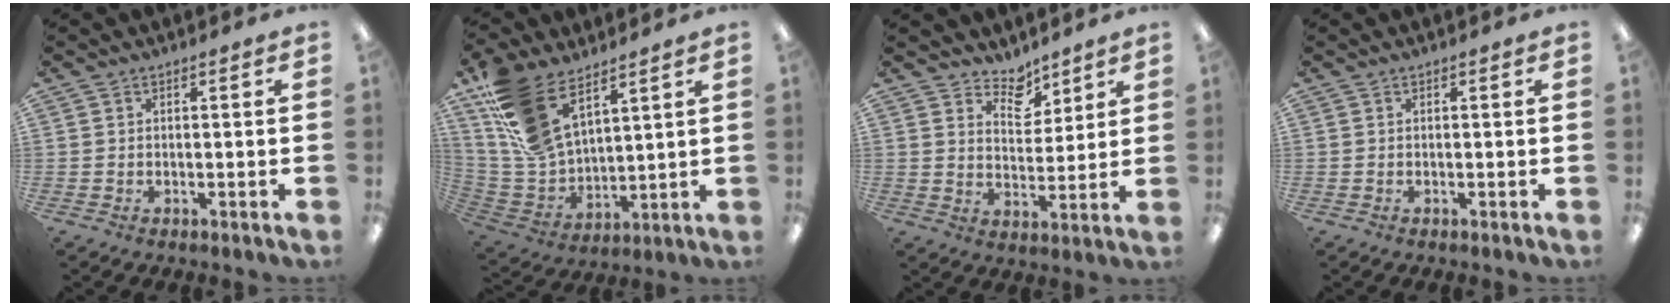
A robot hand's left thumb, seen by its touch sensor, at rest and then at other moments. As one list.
[{"total": 17.5, "force": [11.1, 9.0, 10.1], "torque": [-0.242, -0.048, 0.213]}, {"total": 7.1, "force": [5.9, 3.6, 1.5], "torque": [-0.022, -0.039, 0.107]}, {"total": 0.0}]